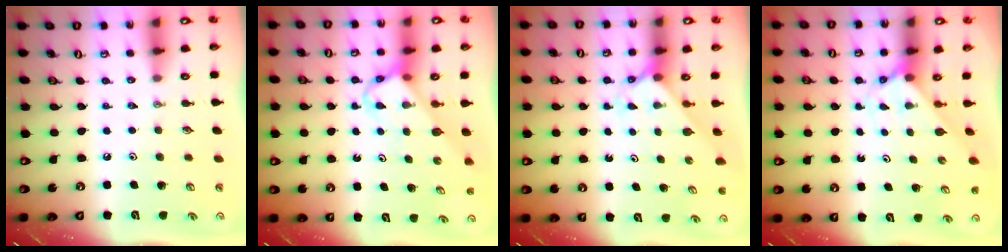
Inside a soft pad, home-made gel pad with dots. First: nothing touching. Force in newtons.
{"total": 3.7, "press": 3.7, "slide": 0.1}
{"total": 1.9, "press": 1.9, "slide": 0.2}
{"total": 2.5, "press": 2.5, "slide": 0.2}